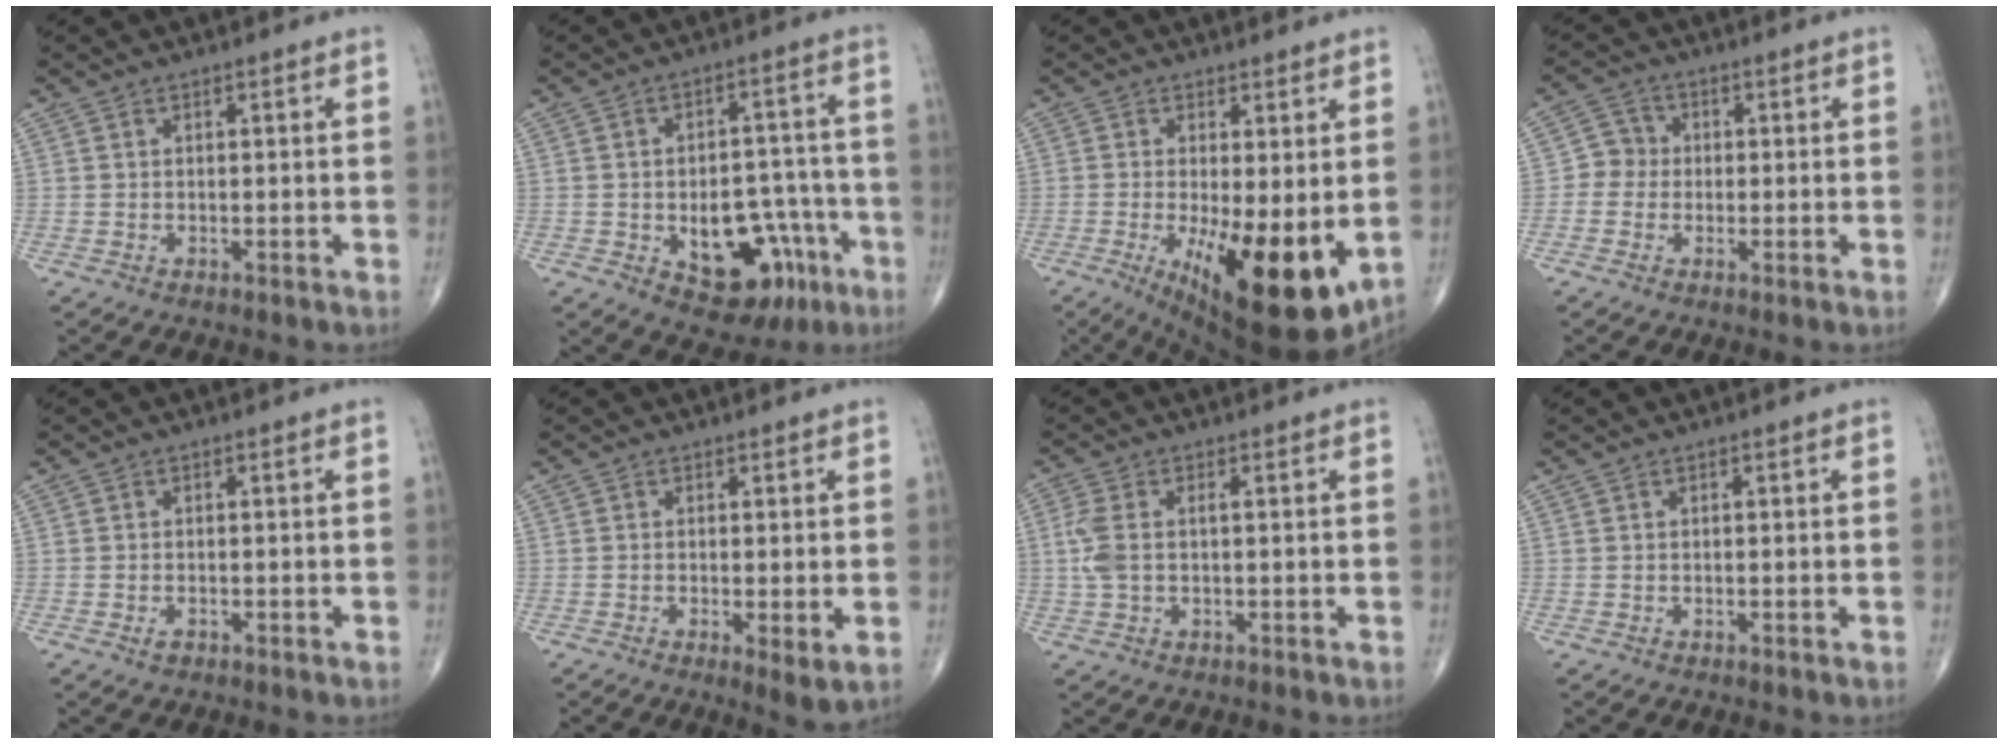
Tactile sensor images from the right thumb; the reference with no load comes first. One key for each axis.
{"total": 14.8, "fx": -5.8, "fy": 8.9, "fz": 10.3, "tx": -0.096, "ty": 0.043, "tz": -0.069}
{"total": 16.0, "fx": -3.0, "fy": 5.5, "fz": 14.7, "tx": -0.216, "ty": -0.033, "tz": -0.025}
{"total": 4.0, "fx": -0.5, "fy": 3.8, "fz": 1.1, "tx": 0.006, "ty": 0.011, "tz": -0.022}
{"total": 1.1, "fx": -0.6, "fy": 0.6, "fz": 0.7, "tx": -0.012, "ty": 0.002, "tz": -0.008}
{"total": 3.4, "fx": -0.6, "fy": 0.8, "fz": 3.3, "tx": -0.057, "ty": -0.014, "tz": -0.012}
{"total": 5.0, "fx": 0.3, "fy": 2.6, "fz": 4.2, "tx": -0.124, "ty": 0.013, "tz": 0.003}
{"total": 0.0}